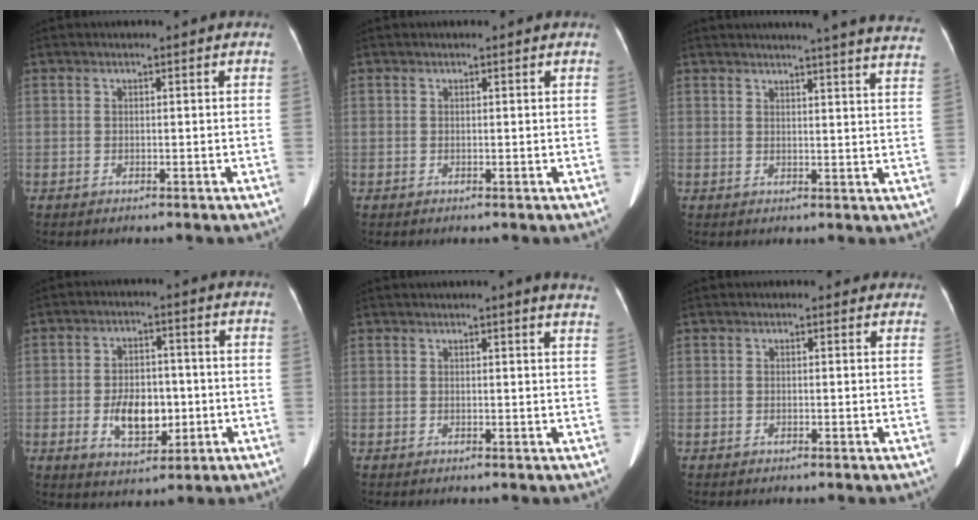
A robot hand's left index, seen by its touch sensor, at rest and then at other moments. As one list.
[{"total": 0.5, "force": [0.5, 0.1, 0.1], "torque": [-0.004, 0.001, 0.002]}, {"total": 20.6, "force": [19.1, 0.1, 7.5], "torque": [-0.095, -0.063, 0.207]}, {"total": 7.8, "force": [-1.5, 4.5, 6.1], "torque": [-0.114, 0.002, -0.018]}, {"total": 7.2, "force": [6.4, -0.2, 3.3], "torque": [-0.032, -0.008, 0.050]}, {"total": 1.9, "force": [1.6, 1.0, 0.2], "torque": [0.003, 0.000, 0.004]}]